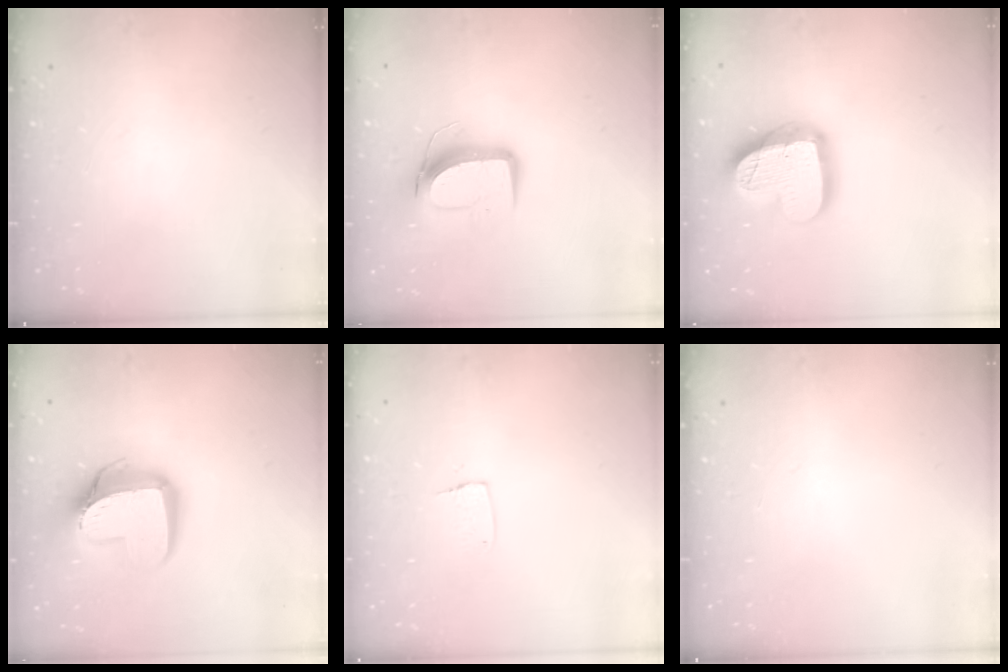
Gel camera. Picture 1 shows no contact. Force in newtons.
{"total": 10.6, "press": 10.6, "slide": 0.9}
{"total": 18.7, "press": 18.7, "slide": 1.4}
{"total": 14.9, "press": 14.8, "slide": 1.4}
{"total": 4.3, "press": 4.3, "slide": 0.4}
{"total": 0.0}